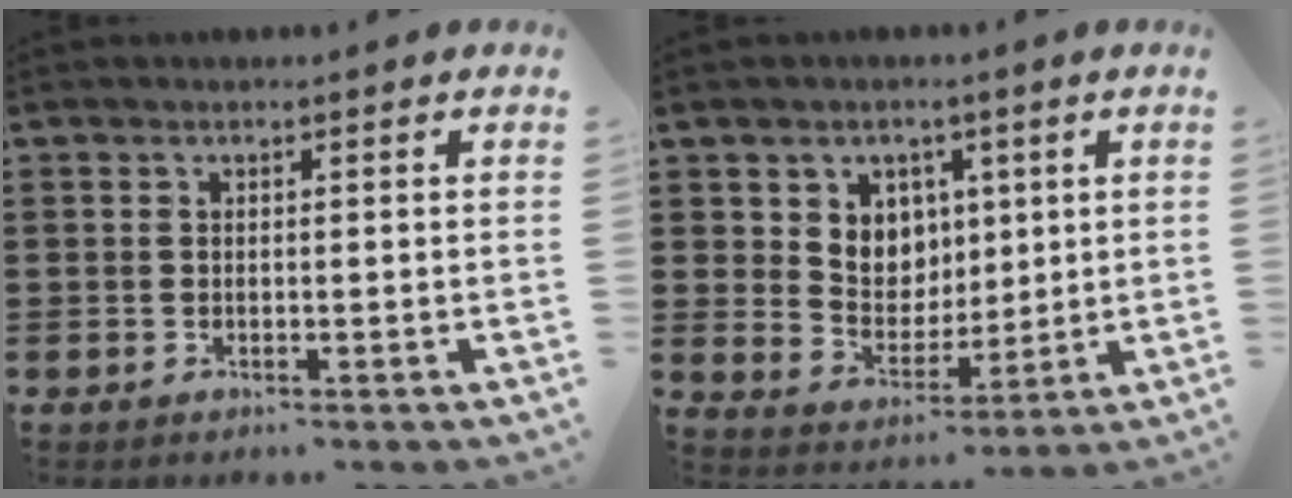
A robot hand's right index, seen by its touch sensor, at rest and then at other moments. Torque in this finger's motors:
{"motor_torque": [0.34, 0.13, 0.36, 0.07]}